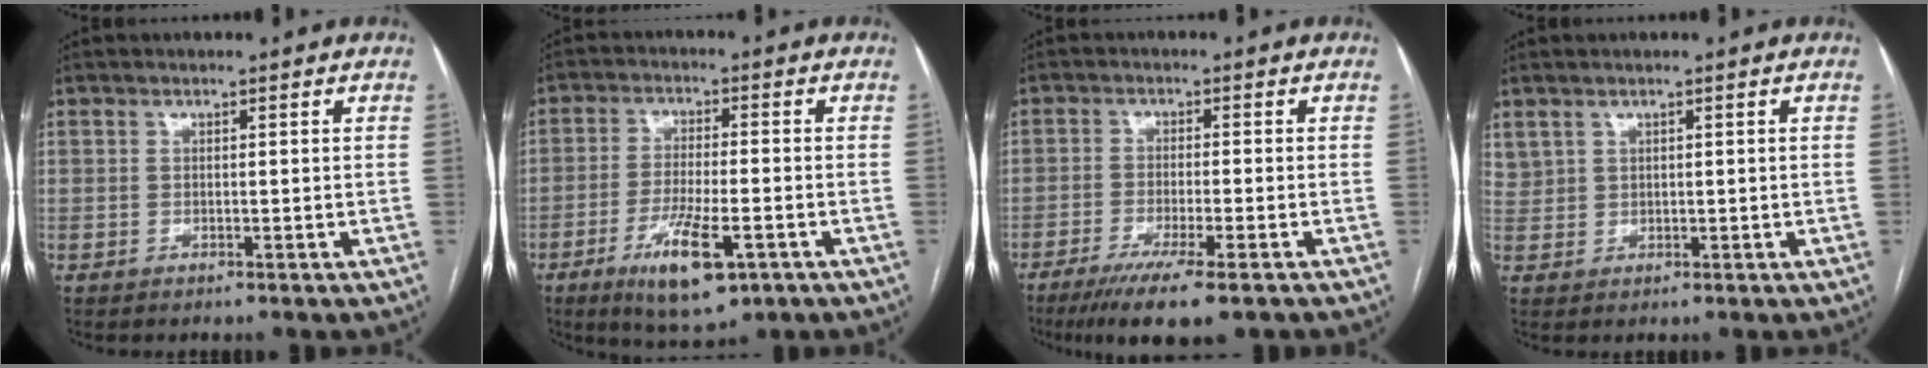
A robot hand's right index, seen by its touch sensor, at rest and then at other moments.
{"total": 10.2, "force": [-4.8, 2.5, 8.6], "torque": [-0.157, -0.019, -0.072]}
{"total": 10.3, "force": [-7.1, 0.8, 7.3], "torque": [-0.113, -0.024, -0.107]}
{"total": 2.0, "force": [1.4, 1.3, 0.5], "torque": [-0.010, 0.009, 0.033]}